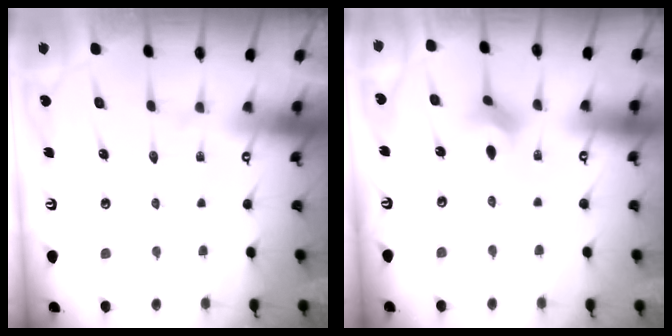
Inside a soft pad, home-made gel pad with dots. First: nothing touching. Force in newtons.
{"total": 3.3, "press": 3.3, "slide": 0.6}